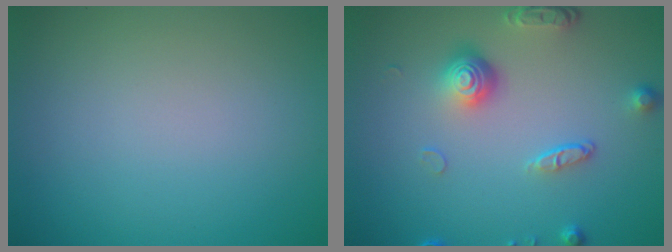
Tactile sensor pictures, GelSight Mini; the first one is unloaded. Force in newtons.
{"total": 4.2, "press": 3.1, "slide": 2.9}